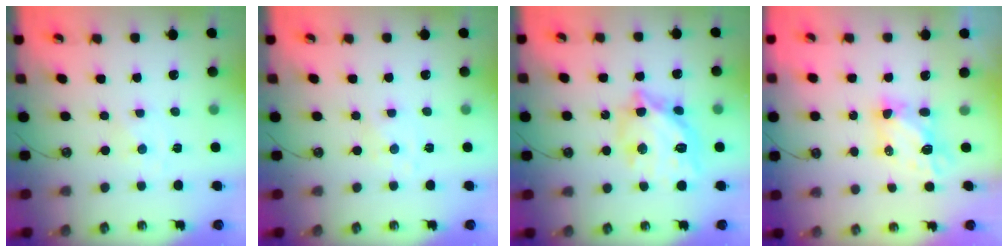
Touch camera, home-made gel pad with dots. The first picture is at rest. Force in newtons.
{"total": 2.0, "press": 2.0, "slide": 0.3}
{"total": 17.7, "press": 17.6, "slide": 1.5}
{"total": 5.7, "press": 5.7, "slide": 0.1}